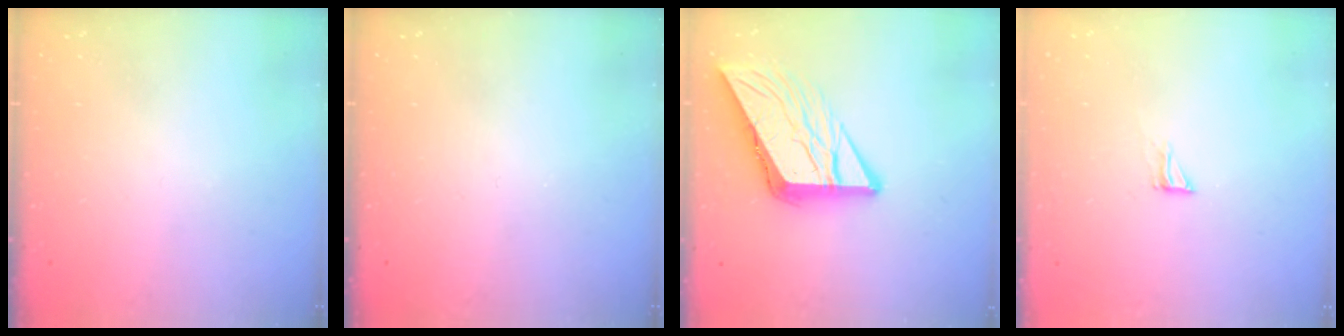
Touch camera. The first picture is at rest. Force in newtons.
{"total": 0.0}
{"total": 11.2, "press": 11.2, "slide": 1.1}
{"total": 4.6, "press": 4.5, "slide": 0.5}